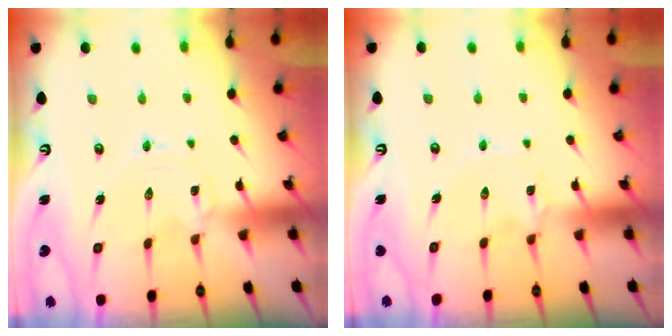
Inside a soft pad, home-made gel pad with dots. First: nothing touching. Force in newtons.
{"total": 0.9, "press": 0.9, "slide": 0.2}